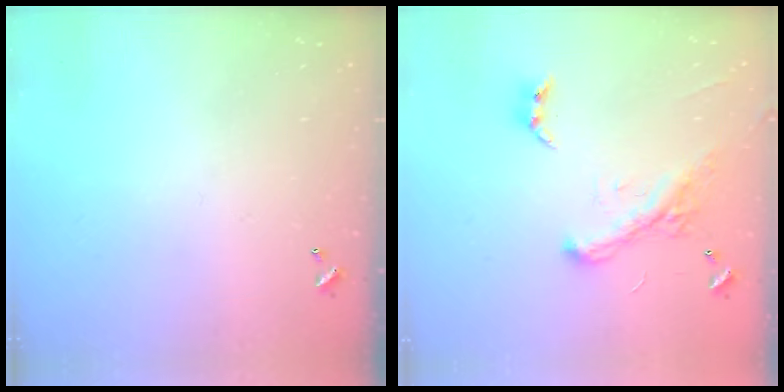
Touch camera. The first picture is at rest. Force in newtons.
{"total": 2.2, "press": 2.2, "slide": 0.1}